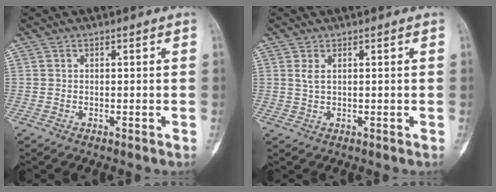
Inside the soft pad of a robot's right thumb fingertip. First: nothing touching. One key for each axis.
{"total": 1.7, "fx": 0.6, "fy": 0.7, "fz": 1.4, "tx": -0.034, "ty": 0.002, "tz": 0.020}